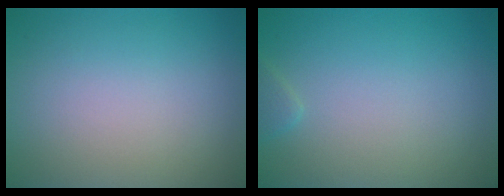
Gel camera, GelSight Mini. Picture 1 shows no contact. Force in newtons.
{"total": 0.7, "press": 0.7, "slide": 0.0}